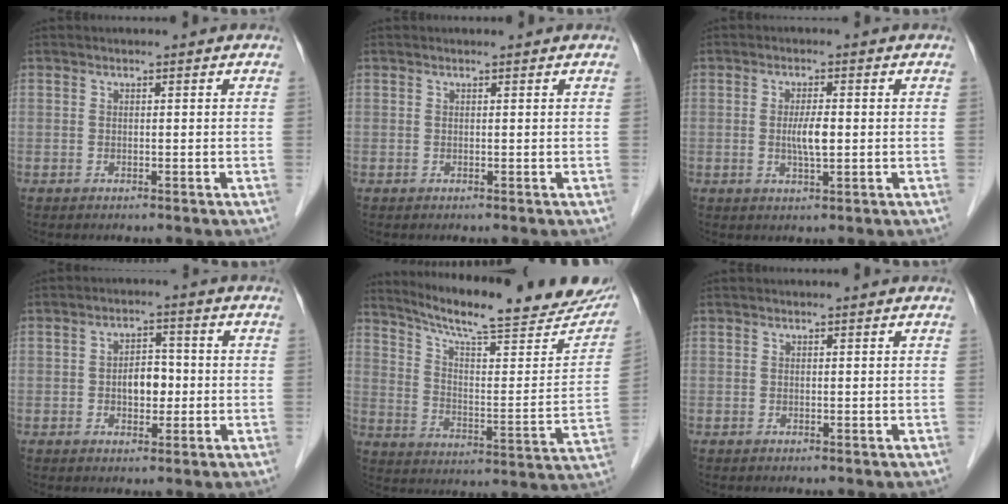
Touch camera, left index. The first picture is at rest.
{"total": 0.7, "force": [0.7, 0.0, 0.1], "torque": [-0.007, 0.003, 0.008]}
{"total": 3.5, "force": [-0.1, 0.6, 3.4], "torque": [-0.066, -0.003, -0.002]}
{"total": 4.4, "force": [-0.6, 2.6, 3.4], "torque": [-0.058, 0.012, -0.008]}
{"total": 25.8, "force": [22.5, 3.2, 12.2], "torque": [-0.187, -0.052, 0.300]}
{"total": 0.0}